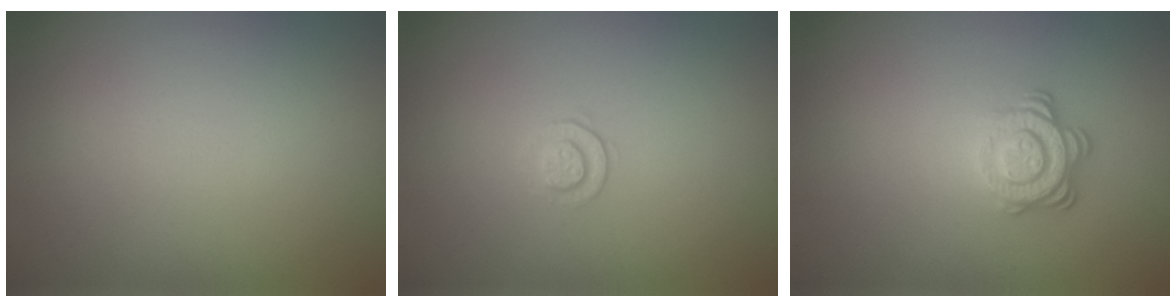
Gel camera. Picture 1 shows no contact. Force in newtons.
{"total": 1.1, "press": 0.7, "slide": 0.9}
{"total": 3.2, "press": 2.4, "slide": 2.1}